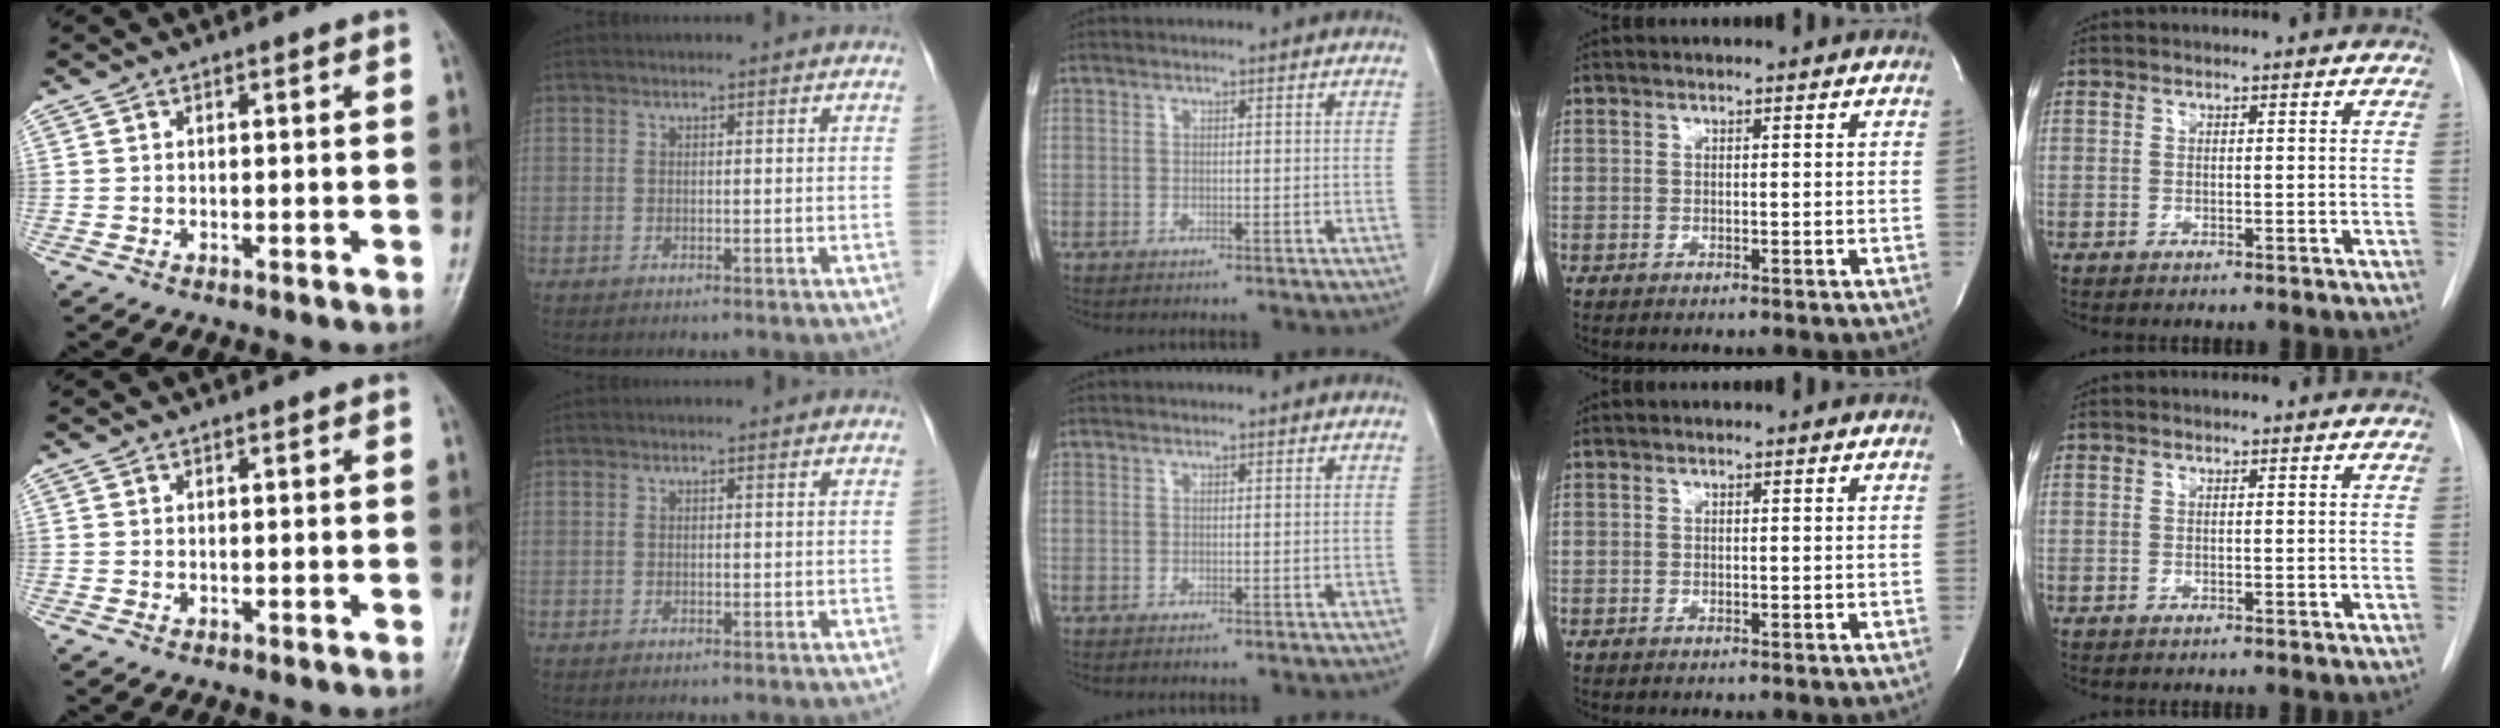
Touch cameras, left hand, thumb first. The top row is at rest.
{}